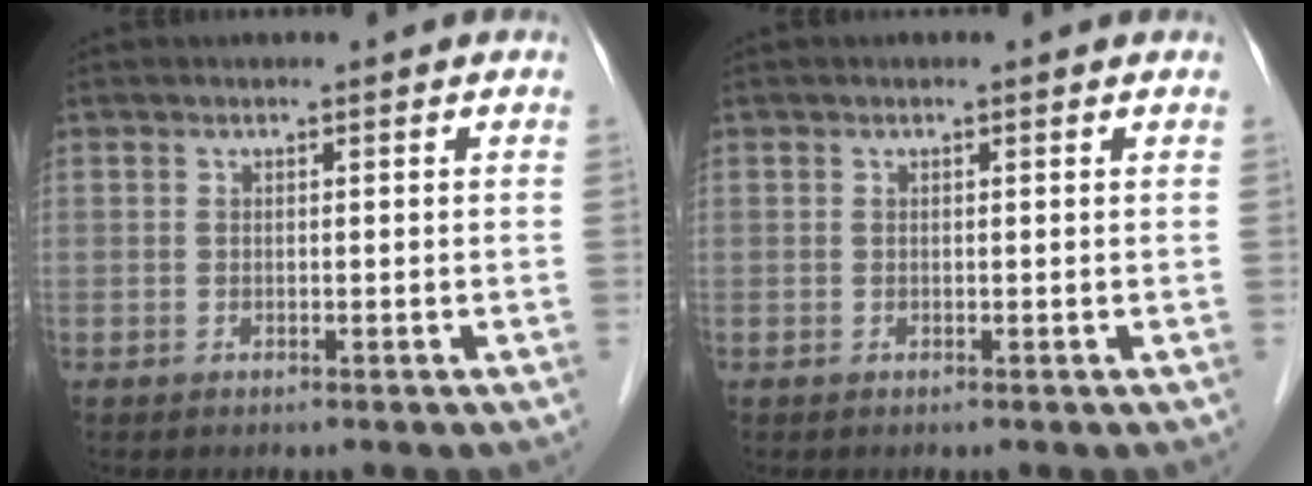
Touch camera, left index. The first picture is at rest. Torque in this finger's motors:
{"motor_torque": [0.35, -0.30, 0.11, 0.00]}